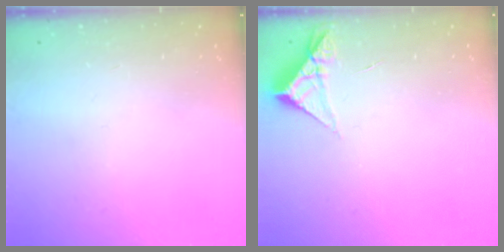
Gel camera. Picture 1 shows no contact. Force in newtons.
{"total": 5.2, "press": 5.2, "slide": 0.3}